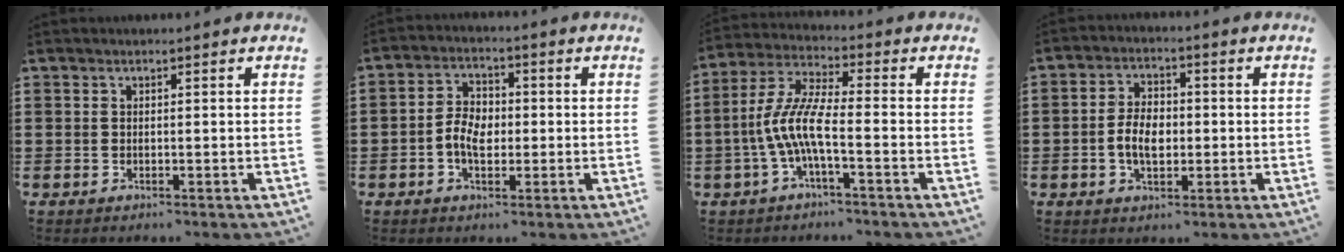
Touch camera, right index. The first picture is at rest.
{"total": 4.6, "force": [-0.9, 2.9, 3.4], "torque": [-0.077, 0.005, -0.019]}
{"total": 7.9, "force": [-2.7, 1.5, 7.2], "torque": [-0.173, -0.014, -0.060]}
{"total": 5.2, "force": [-0.7, 3.1, 4.0], "torque": [-0.081, 0.002, -0.019]}